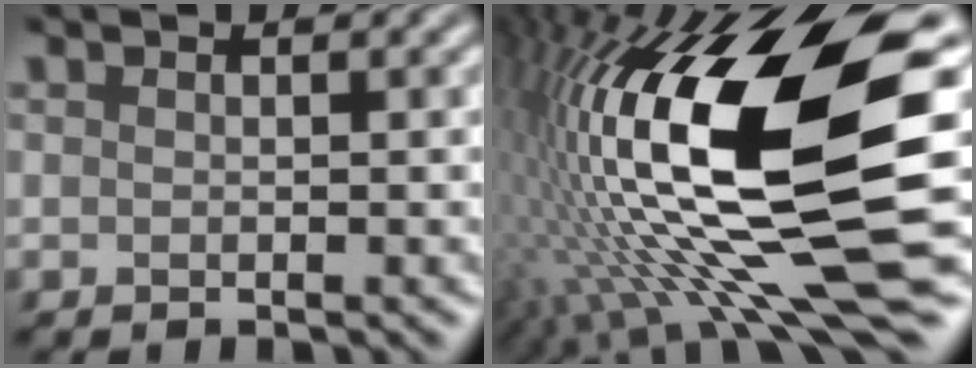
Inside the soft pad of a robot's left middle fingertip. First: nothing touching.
{"total": 19.0, "force": [-0.4, 6.1, 18.0], "torque": [-0.336, -0.014, 0.000]}